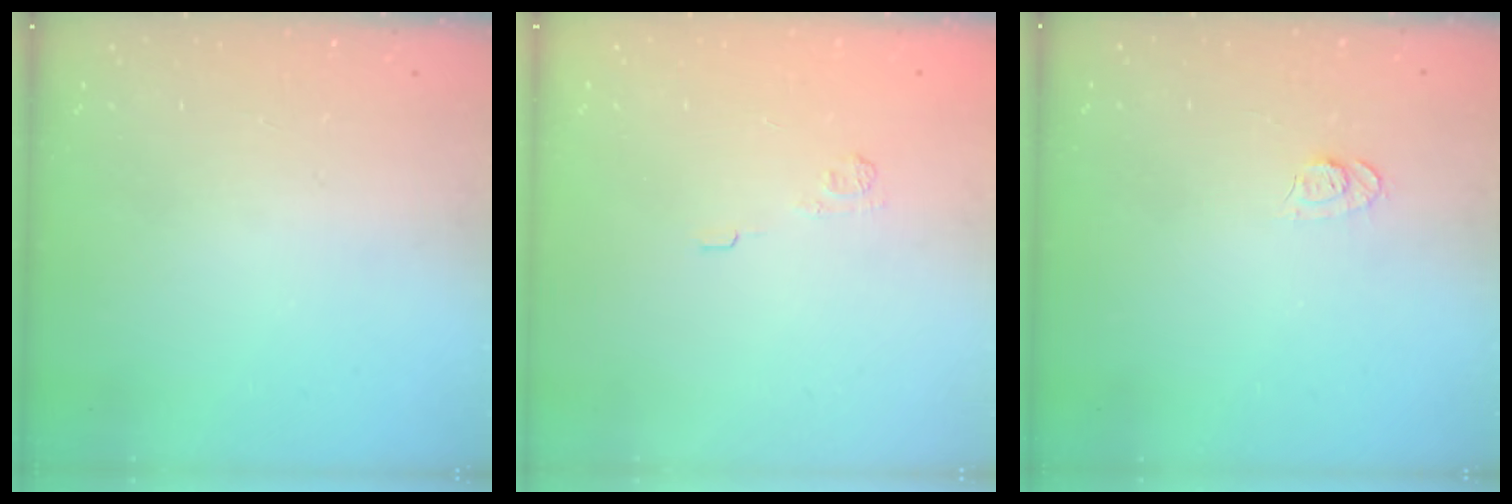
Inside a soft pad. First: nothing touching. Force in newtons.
{"total": 5.4, "press": 5.2, "slide": 1.4}
{"total": 5.9, "press": 5.9, "slide": 0.7}